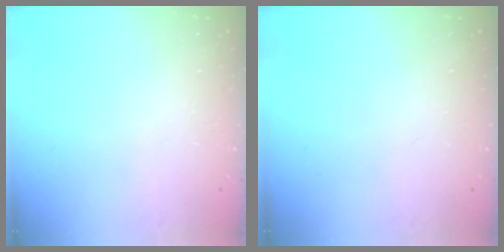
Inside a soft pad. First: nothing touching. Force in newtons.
{"total": 0.0}